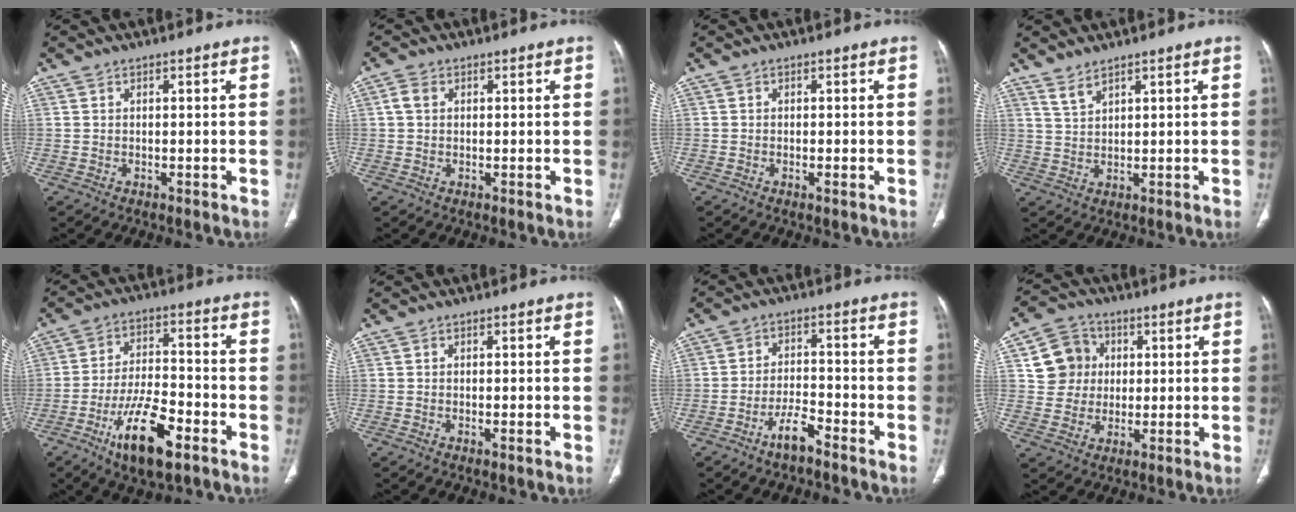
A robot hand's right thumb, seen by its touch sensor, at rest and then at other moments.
{"total": 2.3, "force": [0.6, 1.7, 1.4], "torque": [-0.031, 0.007, 0.011]}
{"total": 1.0, "force": [-0.4, 0.2, 0.9], "torque": [-0.017, -0.002, -0.007]}
{"total": 2.8, "force": [2.4, 0.6, 1.2], "torque": [-0.024, -0.014, 0.056]}
{"total": 13.5, "force": [-7.1, 4.9, 10.3], "torque": [-0.175, 0.031, -0.120]}
{"total": 0.7, "force": [-0.3, 0.1, 0.7], "torque": [-0.012, -0.002, -0.005]}
{"total": 5.2, "force": [-3.9, 1.7, 3.0], "torque": [-0.049, 0.031, -0.074]}
{"total": 9.0, "force": [1.8, 8.4, 2.5], "torque": [-0.012, 0.006, 0.028]}